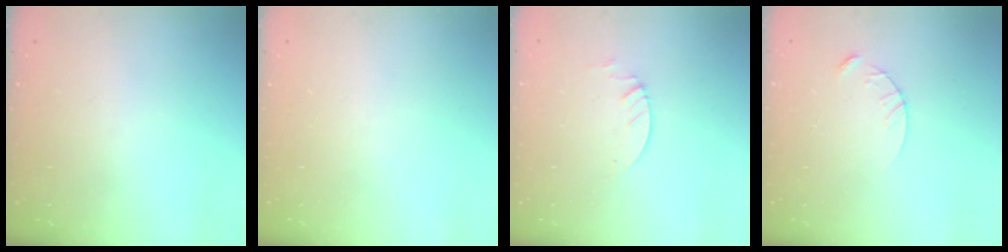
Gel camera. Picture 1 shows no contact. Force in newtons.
{"total": 0.0}
{"total": 2.1, "press": 2.1, "slide": 0.2}
{"total": 4.6, "press": 4.5, "slide": 0.5}